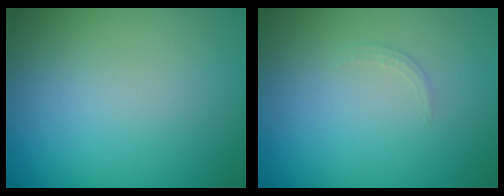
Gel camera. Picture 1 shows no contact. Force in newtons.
{"total": 0.7, "press": 0.7, "slide": 0.1}